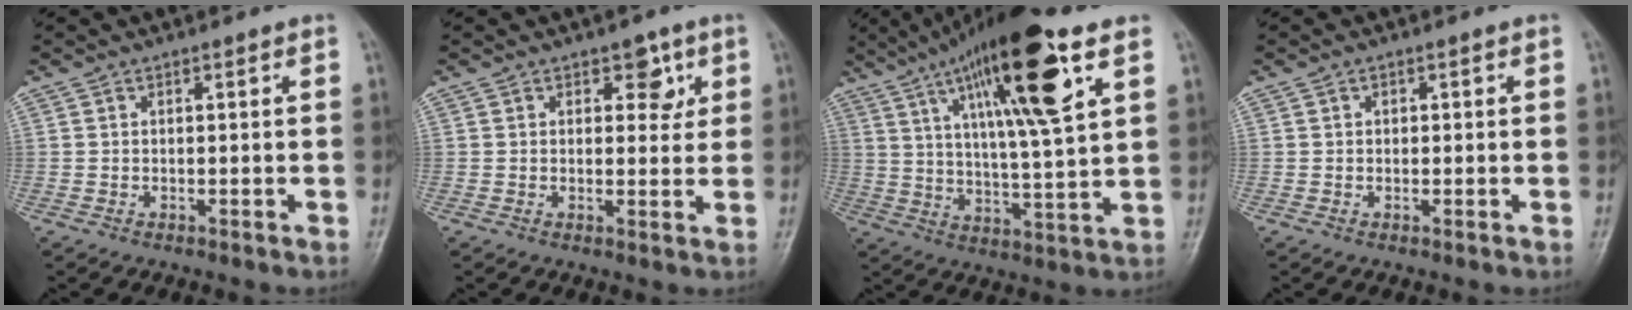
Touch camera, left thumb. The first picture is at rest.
{"total": 4.5, "force": [2.0, 2.9, 2.8], "torque": [-0.005, -0.007, 0.022]}
{"total": 21.3, "force": [10.1, 4.2, 18.2], "torque": [-0.294, -0.018, 0.169]}
{"total": 1.1, "force": [0.1, 1.0, 0.4], "torque": [0.002, 0.003, 0.000]}